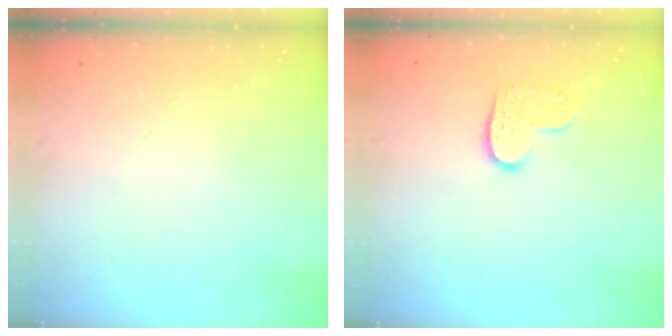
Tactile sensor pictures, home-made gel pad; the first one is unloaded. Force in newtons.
{"total": 8.3, "press": 8.3, "slide": 0.3}